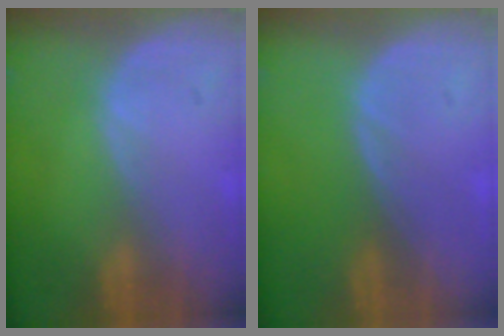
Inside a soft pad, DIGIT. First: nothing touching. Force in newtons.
{"total": 0.0}